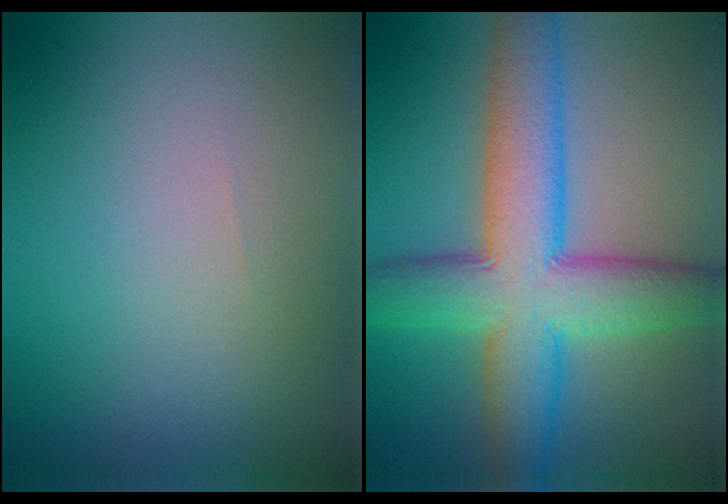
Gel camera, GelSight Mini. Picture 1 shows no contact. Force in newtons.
{"total": 9.3, "press": 9.3, "slide": 0.2}